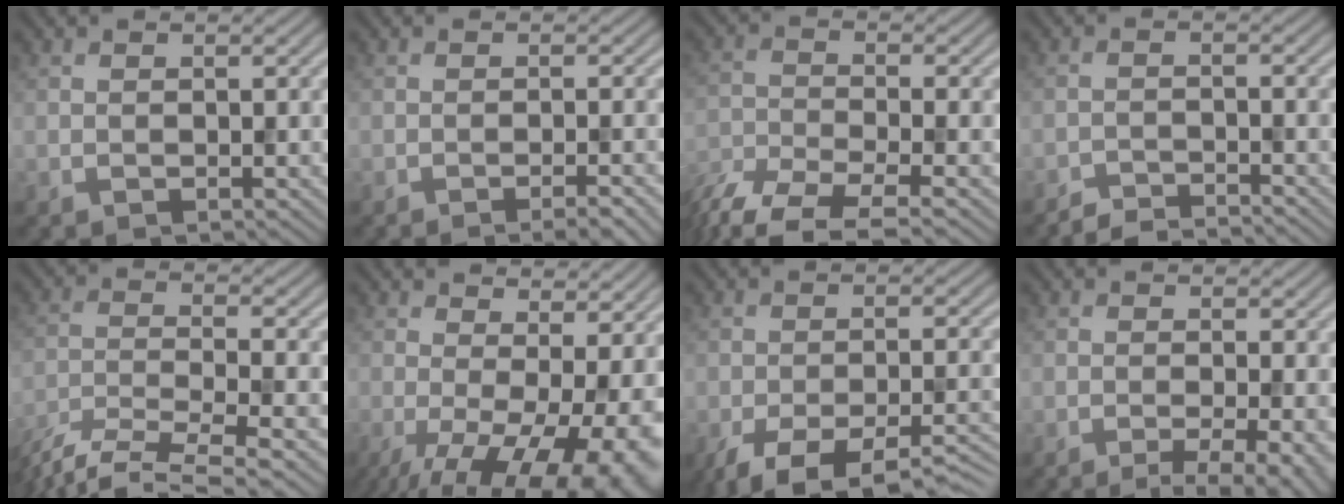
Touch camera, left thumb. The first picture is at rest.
{"total": 2.9, "force": [-1.7, 0.4, 2.3], "torque": [-0.027, 0.007, -0.033]}
{"total": 6.7, "force": [-4.9, 1.8, 4.1], "torque": [-0.099, -0.016, -0.099]}
{"total": 3.3, "force": [-3.2, 0.3, 0.8], "torque": [-0.010, 0.002, -0.063]}
{"total": 10.0, "force": [-8.0, 1.9, 5.6], "torque": [-0.109, -0.015, -0.142]}
{"total": 15.1, "force": [-4.1, 5.9, 13.3], "torque": [-0.185, -0.021, -0.038]}
{"total": 9.0, "force": [-6.1, 2.7, 6.1], "torque": [-0.096, -0.010, -0.089]}
{"total": 5.6, "force": [-2.4, 1.2, 4.9], "torque": [-0.064, -0.001, -0.037]}